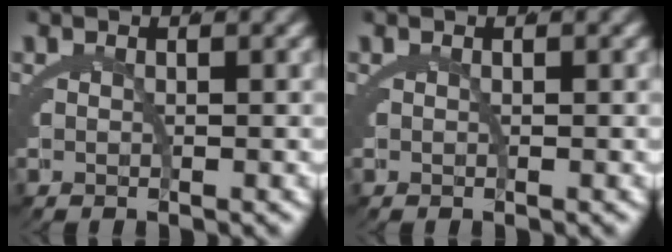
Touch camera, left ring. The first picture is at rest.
{"total": 0.0}